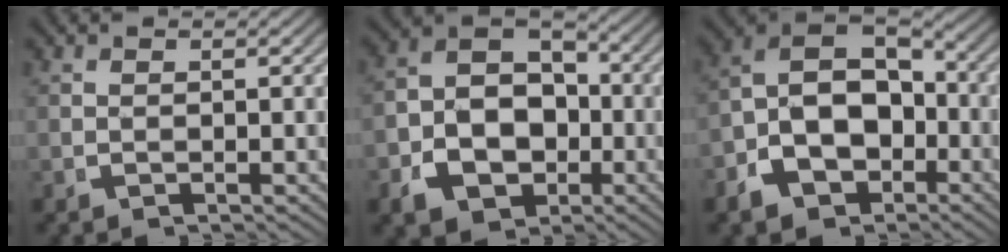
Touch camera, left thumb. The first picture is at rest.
{"total": 12.3, "force": [-1.6, 9.7, 7.4], "torque": [-0.136, -0.024, -0.024]}
{"total": 13.4, "force": [-1.7, 10.9, 7.6], "torque": [-0.166, -0.035, -0.028]}